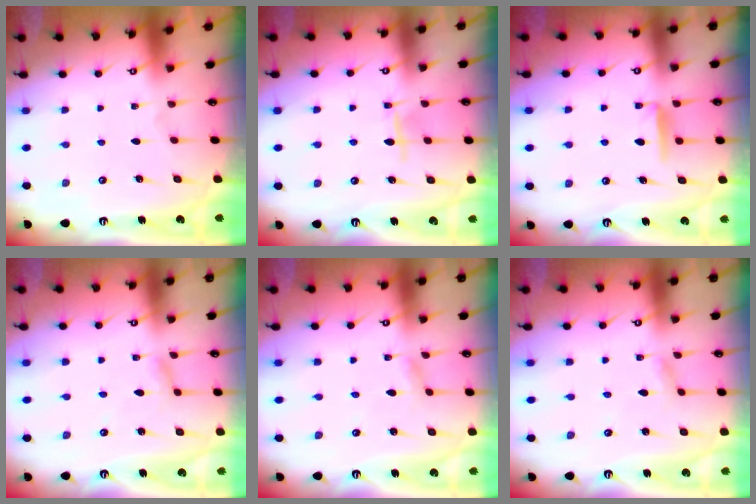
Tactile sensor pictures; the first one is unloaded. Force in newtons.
{"total": 5.8, "press": 5.8, "slide": 0.8}
{"total": 5.8, "press": 5.8, "slide": 0.7}
{"total": 3.0, "press": 3.0, "slide": 0.3}
{"total": 1.9, "press": 1.9, "slide": 0.2}
{"total": 1.9, "press": 1.9, "slide": 0.2}